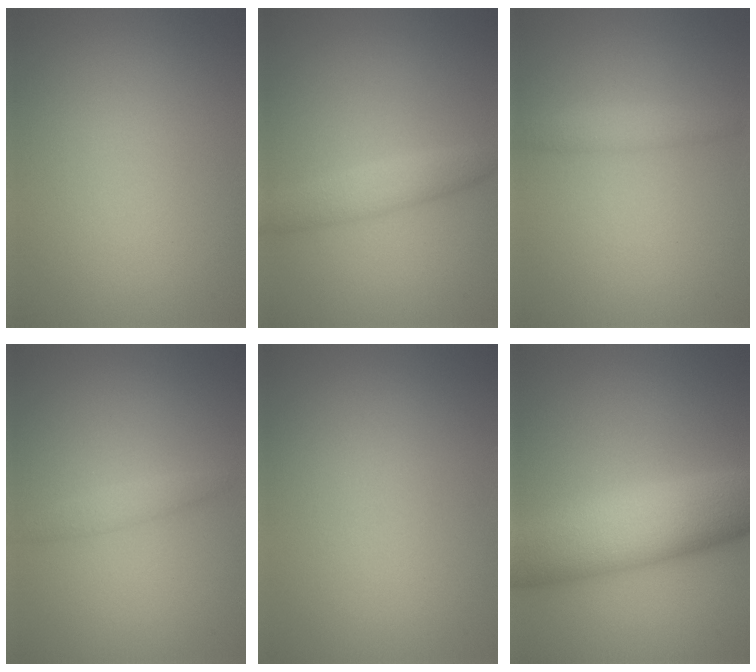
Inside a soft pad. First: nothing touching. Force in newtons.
{"total": 2.6, "press": 2.6, "slide": 0.1}
{"total": 1.5, "press": 1.5, "slide": 0.2}
{"total": 1.4, "press": 1.4, "slide": 0.1}
{"total": 0.0}
{"total": 9.4, "press": 9.4, "slide": 0.3}